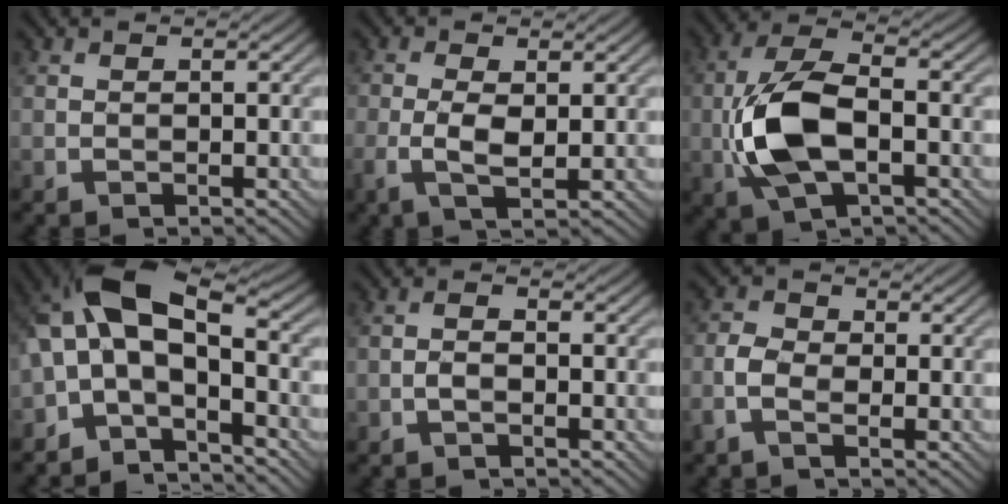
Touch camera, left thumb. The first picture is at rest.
{"total": 4.4, "force": [-0.4, 1.7, 4.1], "torque": [-0.098, -0.001, -0.010]}
{"total": 10.6, "force": [-2.2, 5.3, 9.0], "torque": [-0.203, 0.006, -0.046]}
{"total": 9.6, "force": [-1.3, 5.1, 8.1], "torque": [-0.157, 0.018, -0.040]}
{"total": 1.7, "force": [-0.9, 0.6, 1.3], "torque": [-0.027, 0.005, -0.022]}
{"total": 3.4, "force": [-1.3, 2.0, 2.4], "torque": [-0.064, 0.006, -0.037]}